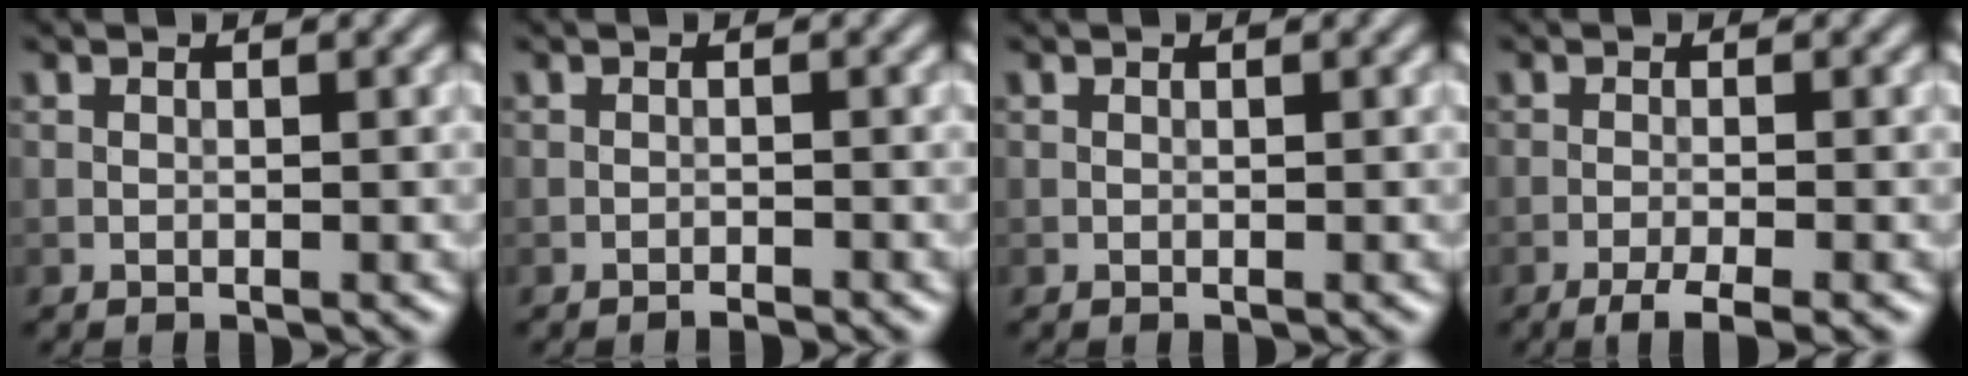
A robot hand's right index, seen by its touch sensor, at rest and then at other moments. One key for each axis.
{"total": 0.7, "fx": -0.7, "fy": 0.0, "fz": 0.2, "tx": -0.001, "ty": 0.004, "tz": -0.015}
{"total": 0.0}
{"total": 3.2, "fx": -2.0, "fy": 0.5, "fz": 2.4, "tx": -0.040, "ty": 0.002, "tz": -0.042}